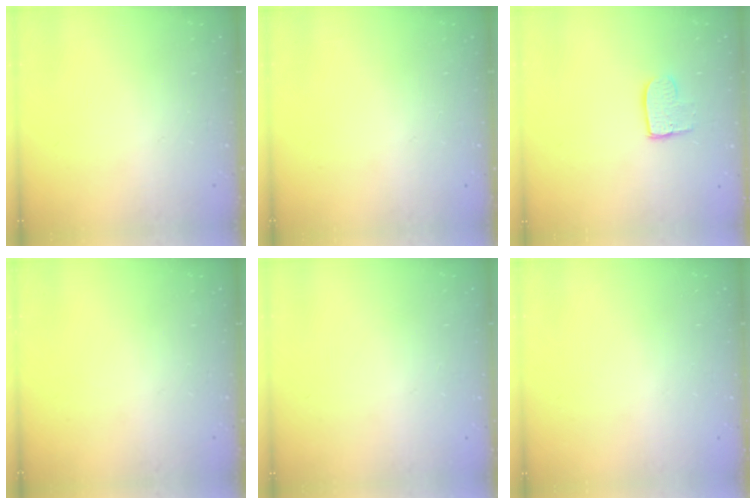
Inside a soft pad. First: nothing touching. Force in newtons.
{"total": 0.0}
{"total": 7.8, "press": 7.8, "slide": 0.5}
{"total": 0.0}
{"total": 0.0}
{"total": 0.0}